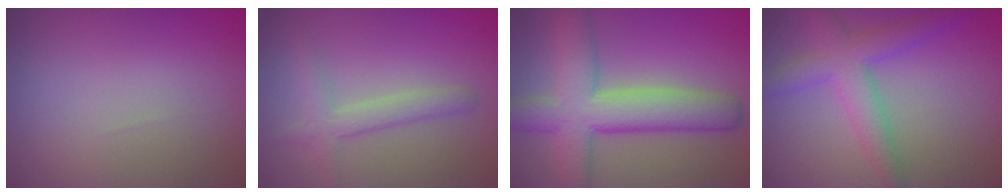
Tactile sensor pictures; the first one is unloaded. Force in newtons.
{"total": 2.5, "press": 2.5, "slide": 0.2}
{"total": 8.2, "press": 8.1, "slide": 0.4}
{"total": 4.5, "press": 4.5, "slide": 0.1}